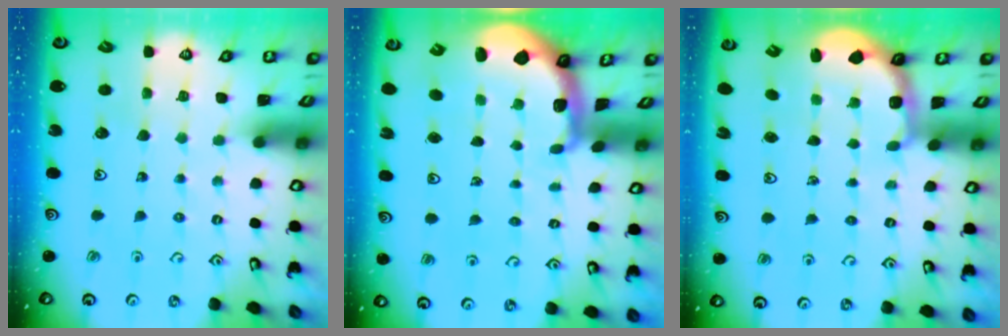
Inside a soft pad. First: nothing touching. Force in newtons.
{"total": 1.7, "press": 1.6, "slide": 0.4}
{"total": 2.4, "press": 1.2, "slide": 2.1}